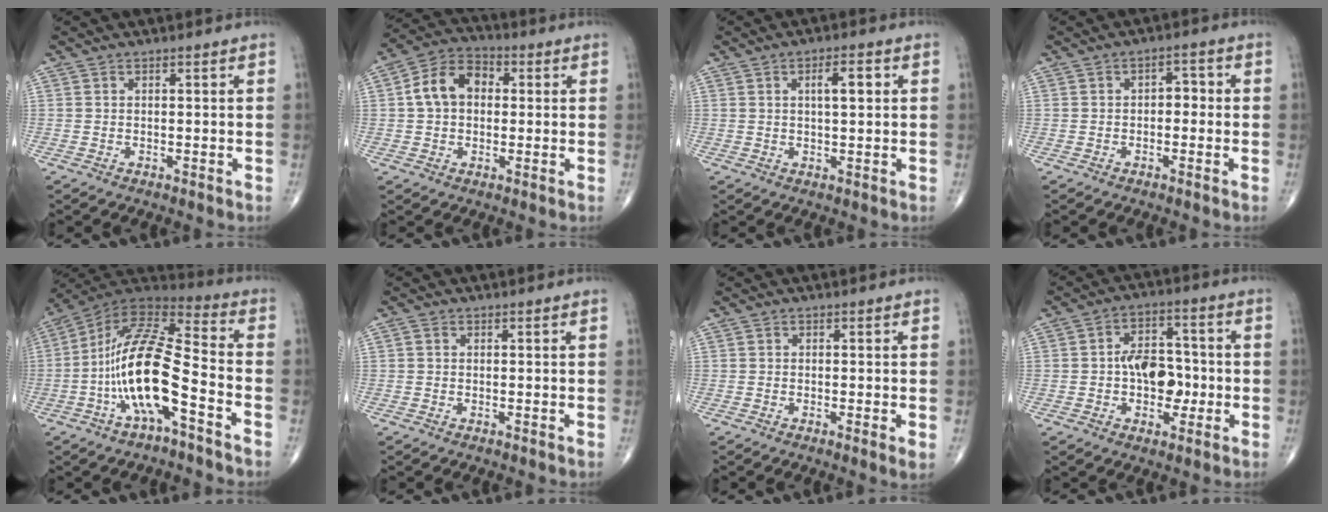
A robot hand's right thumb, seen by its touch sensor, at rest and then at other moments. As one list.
[{"total": 9.7, "force": [1.1, 7.0, 6.6], "torque": [-0.107, 0.028, 0.010]}, {"total": 4.4, "force": [1.1, 1.5, 4.0], "torque": [-0.056, 0.001, 0.015]}, {"total": 3.1, "force": [-0.3, 2.0, 2.3], "torque": [-0.011, 0.013, -0.014]}, {"total": 17.8, "force": [-5.9, 5.2, 16.0], "torque": [-0.309, 0.063, -0.109]}, {"total": 0.6, "force": [0.1, 0.5, 0.3], "torque": [-0.006, 0.002, 0.000]}, {"total": 1.8, "force": [-0.3, 0.2, 1.8], "torque": [-0.037, -0.008, -0.008]}, {"total": 9.8, "force": [-1.3, 6.5, 7.2], "torque": [-0.074, 0.025, -0.026]}]